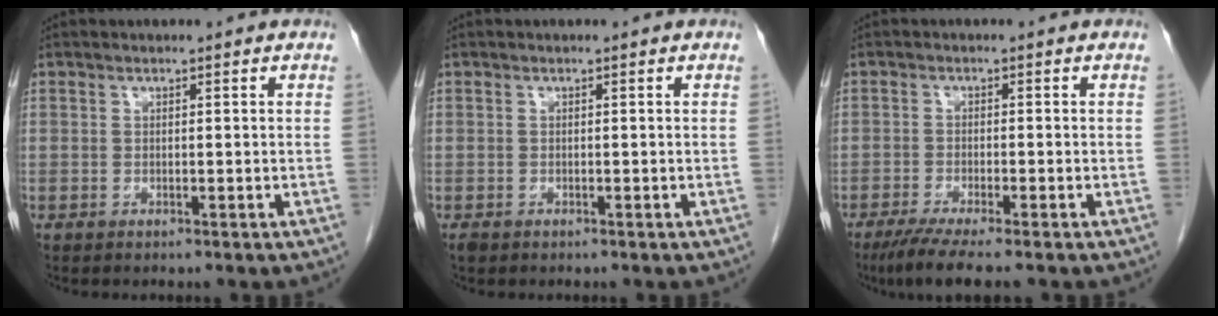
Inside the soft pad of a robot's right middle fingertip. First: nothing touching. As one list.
[{"total": 0.6, "force": [-0.4, 0.4, 0.3], "torque": [-0.010, 0.000, -0.006]}, {"total": 6.1, "force": [-4.6, 0.0, 4.0], "torque": [-0.068, -0.017, -0.076]}]